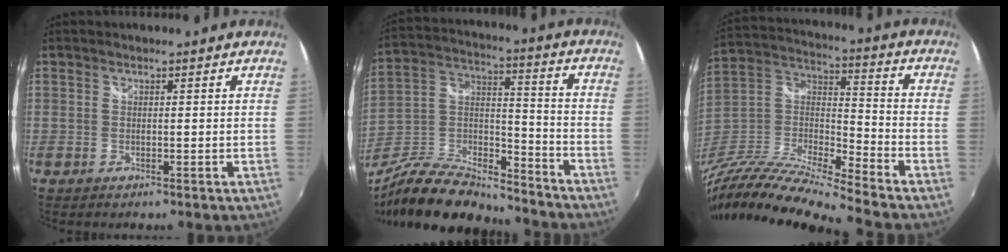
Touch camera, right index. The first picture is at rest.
{"total": 21.0, "force": [-16.3, 7.0, 11.2], "torque": [-0.227, 0.002, -0.282]}
{"total": 20.4, "force": [-16.5, 2.3, 11.8], "torque": [-0.234, -0.020, -0.321]}